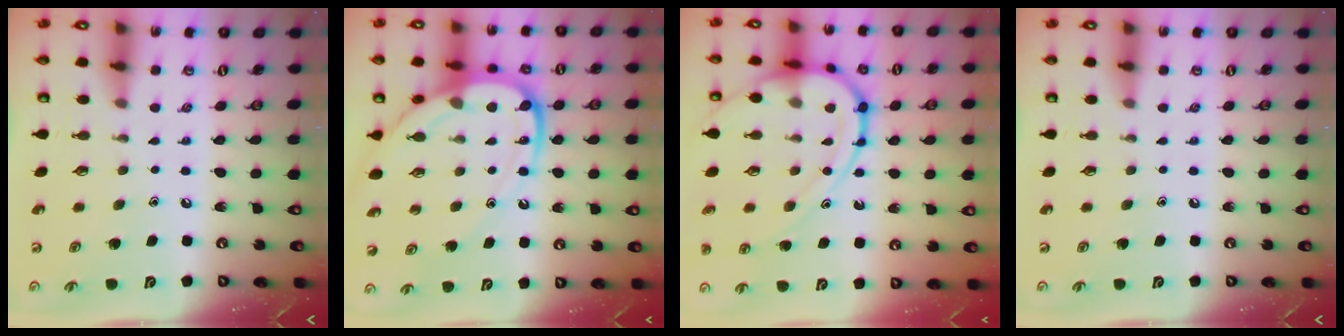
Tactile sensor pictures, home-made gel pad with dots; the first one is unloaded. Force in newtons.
{"total": 16.3, "press": 16.2, "slide": 1.8}
{"total": 15.0, "press": 14.9, "slide": 1.7}
{"total": 0.0}